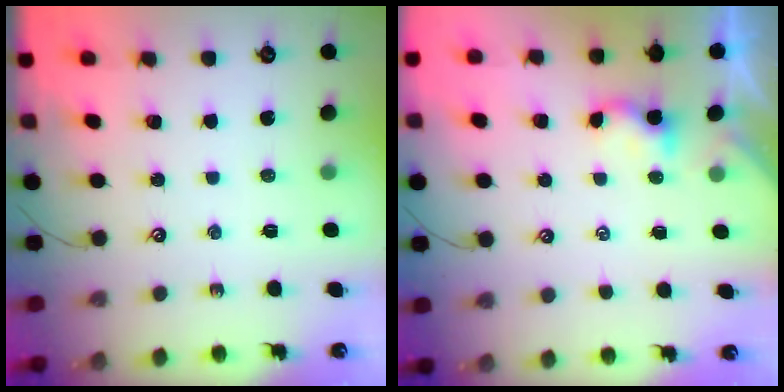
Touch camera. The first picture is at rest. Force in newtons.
{"total": 2.4, "press": 2.4, "slide": 0.1}